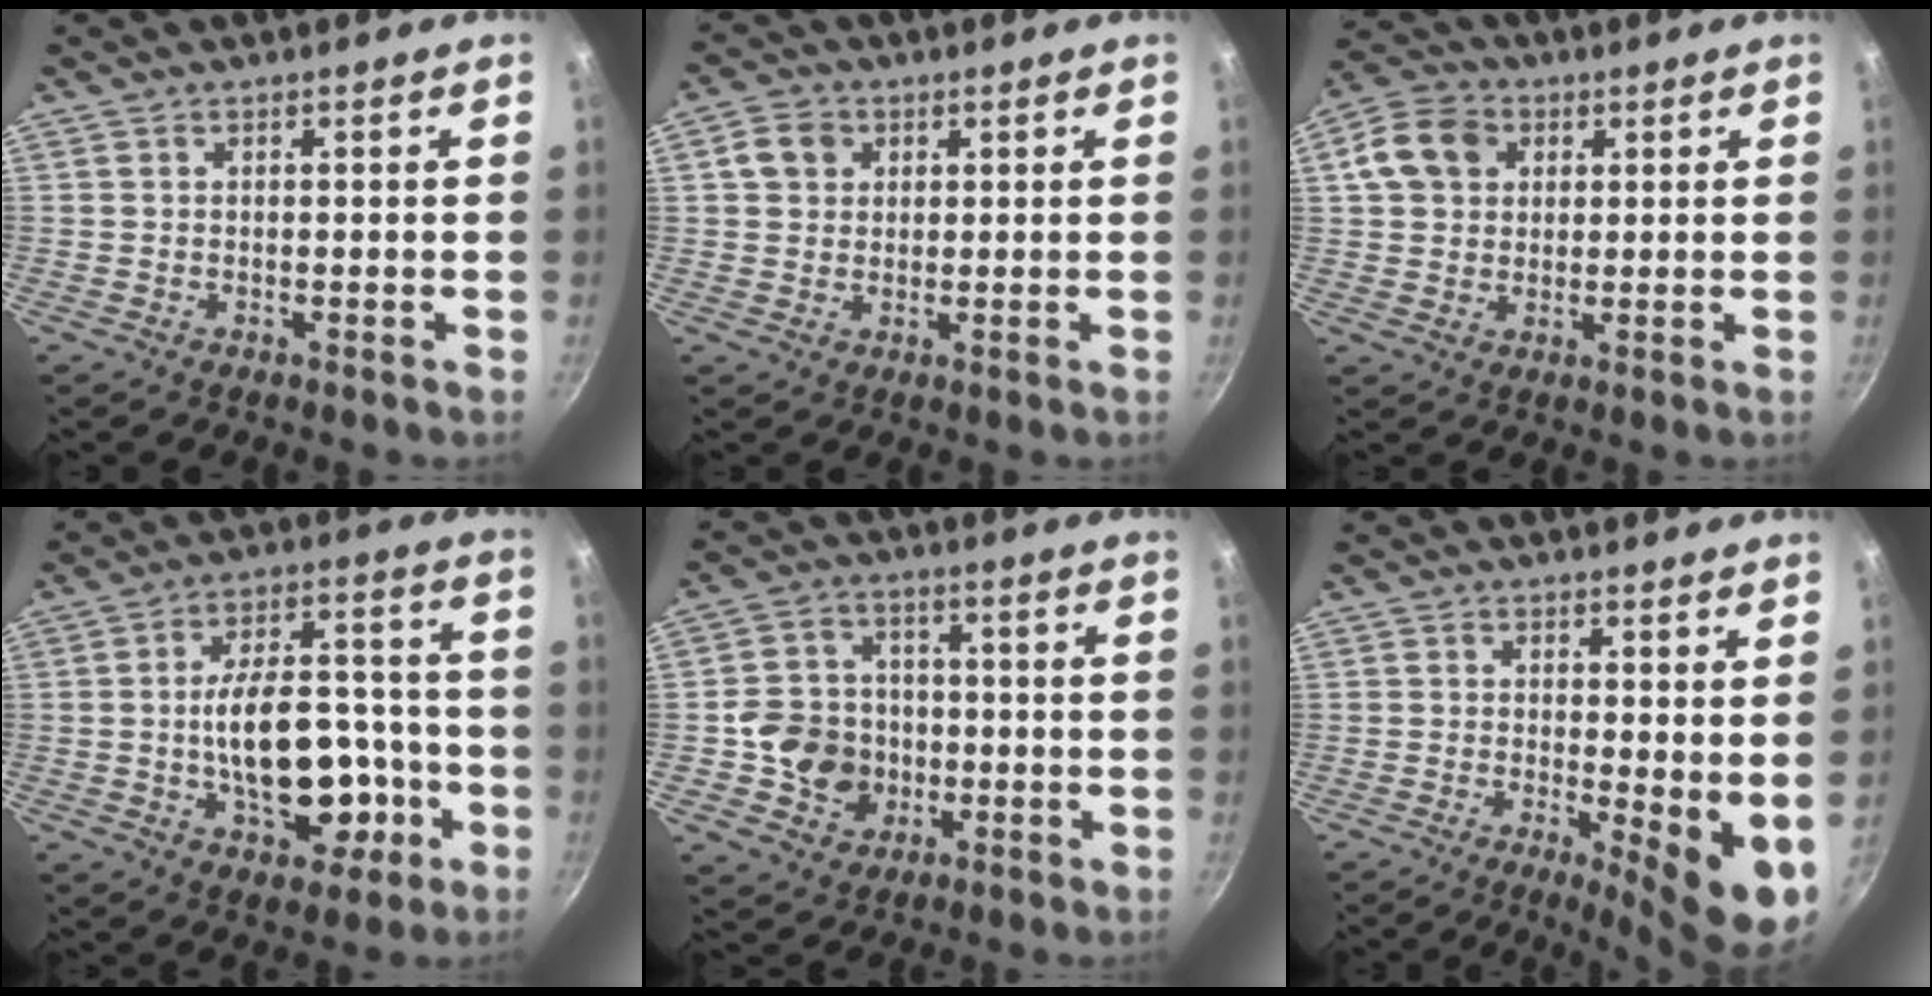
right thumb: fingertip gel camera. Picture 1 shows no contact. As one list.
[{"total": 5.0, "force": [1.5, 4.3, 2.1], "torque": [-0.019, 0.004, 0.023]}, {"total": 9.5, "force": [2.8, 7.8, 4.8], "torque": [-0.065, 0.010, 0.038]}, {"total": 18.5, "force": [-3.8, 10.8, 14.5], "torque": [-0.182, 0.043, -0.043]}, {"total": 11.0, "force": [-1.8, 9.9, 4.4], "torque": [-0.049, 0.027, -0.032]}, {"total": 8.8, "force": [-0.1, 2.7, 8.3], "torque": [-0.103, -0.021, 0.002]}]